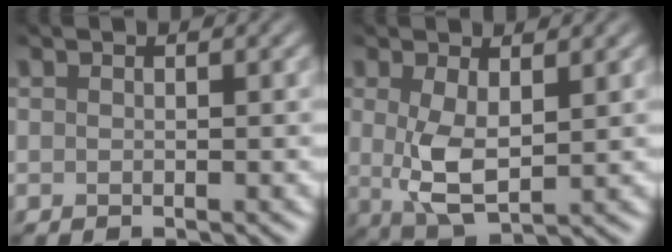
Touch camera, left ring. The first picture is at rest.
{"total": 4.2, "force": [0.6, 1.8, 3.8], "torque": [-0.082, -0.004, 0.016]}